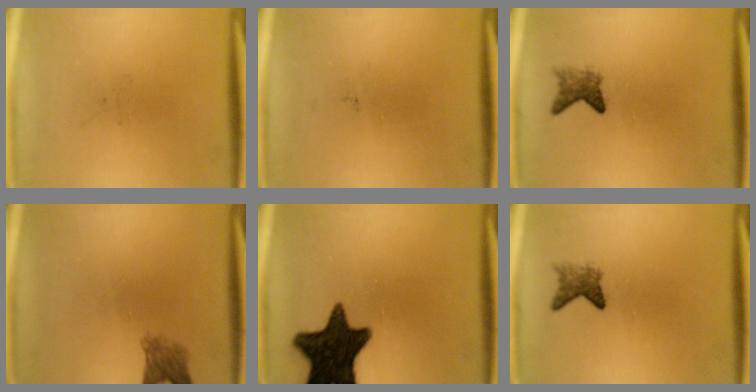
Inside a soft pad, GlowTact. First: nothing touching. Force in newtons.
{"total": 0.0}
{"total": 2.5}
{"total": 2.9}
{"total": 15.9}
{"total": 2.5}